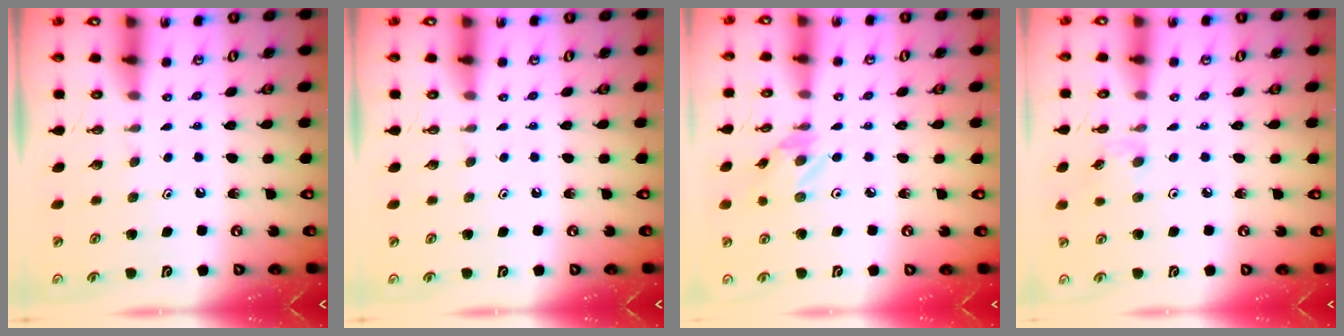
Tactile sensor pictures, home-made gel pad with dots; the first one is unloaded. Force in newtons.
{"total": 0.0}
{"total": 1.5, "press": 1.5, "slide": 0.0}
{"total": 4.0, "press": 3.9, "slide": 0.6}